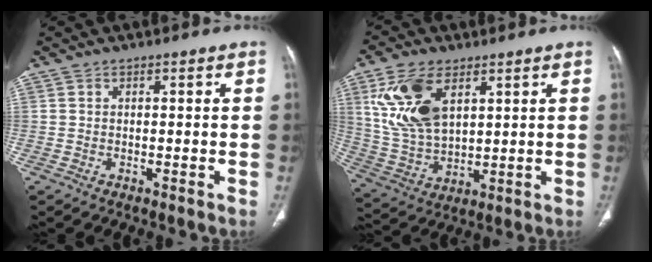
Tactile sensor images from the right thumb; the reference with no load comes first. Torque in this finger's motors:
{"motor_torque": [1.00, 2.90, 1.42, 0.66, 0.20]}